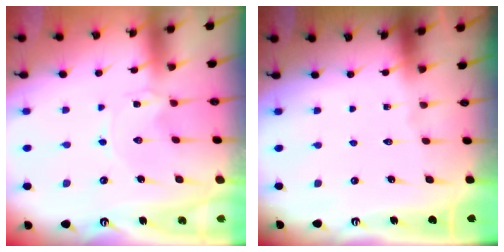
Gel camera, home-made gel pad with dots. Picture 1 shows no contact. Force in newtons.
{"total": 0.0}